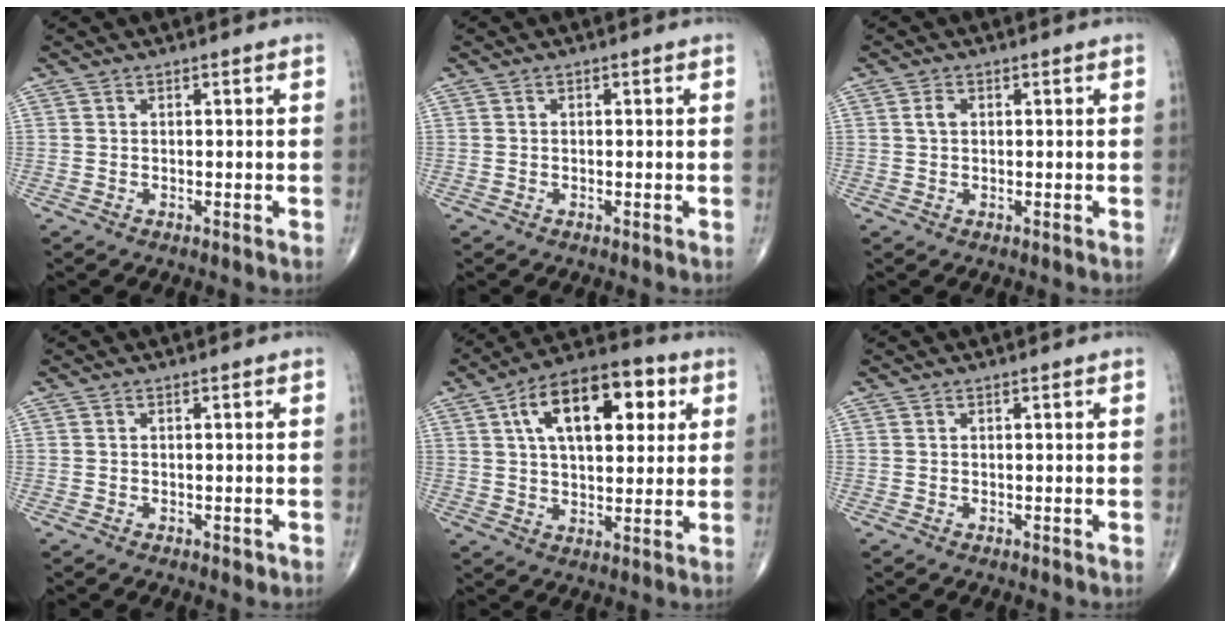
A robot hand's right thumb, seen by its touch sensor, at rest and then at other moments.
{"total": 0.0}
{"total": 1.8, "force": [0.4, 1.2, 1.3], "torque": [-0.023, 0.005, 0.006]}
{"total": 0.9, "force": [-0.4, 0.5, 0.6], "torque": [-0.007, -0.002, -0.005]}
{"total": 17.7, "force": [5.8, 9.1, 13.9], "torque": [-0.189, 0.009, 0.087]}
{"total": 0.0}